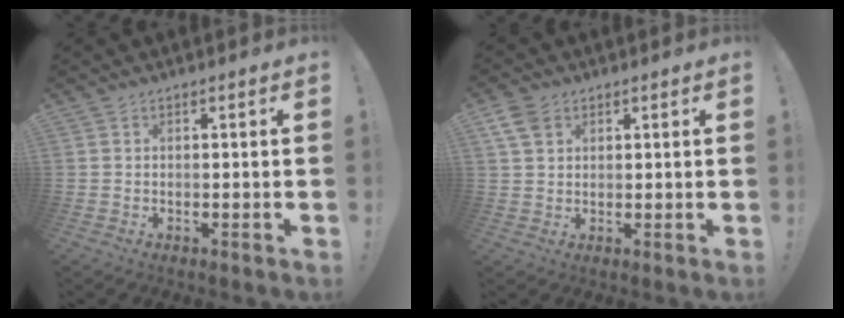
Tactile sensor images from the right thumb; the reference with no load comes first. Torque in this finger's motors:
{"motor_torque": [0.45, 0.61, 0.20, -0.09, -0.08]}